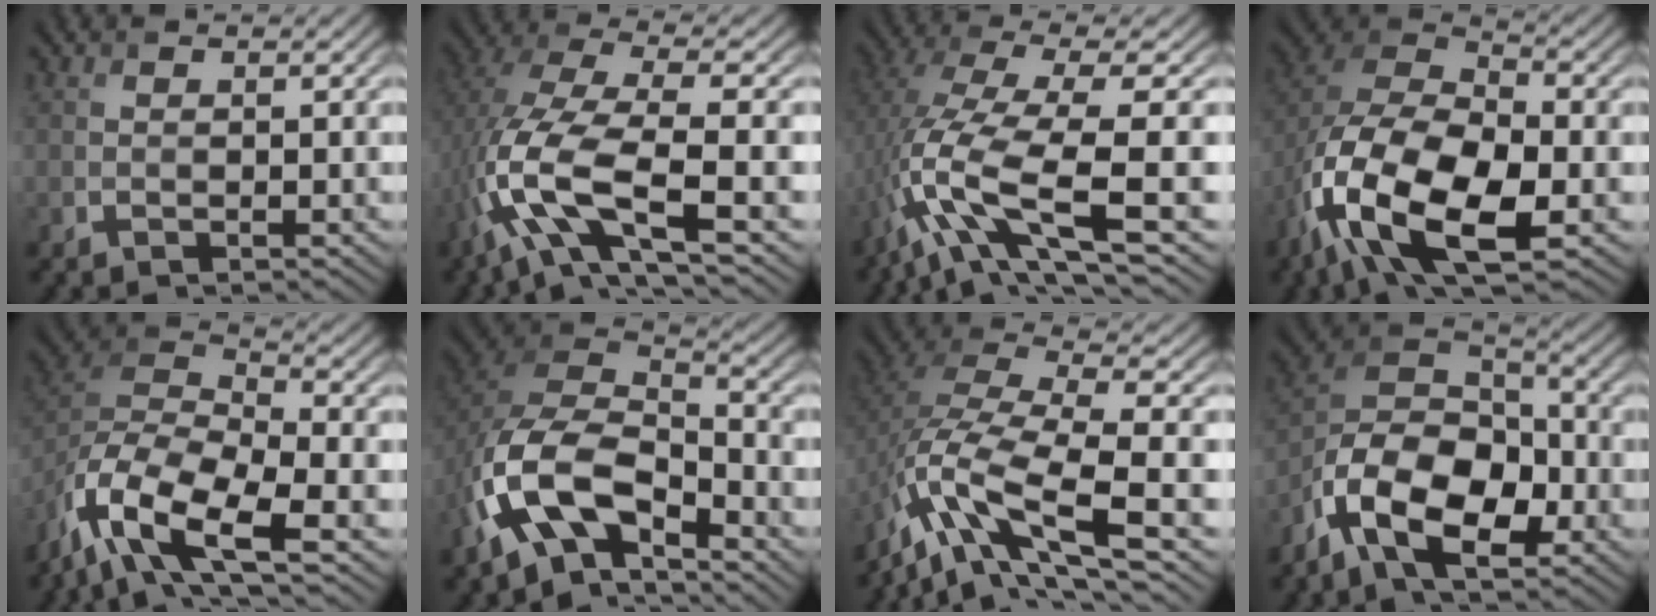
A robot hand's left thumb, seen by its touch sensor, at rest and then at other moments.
{"total": 13.0, "force": [-3.7, 5.0, 11.4], "torque": [-0.264, -0.010, -0.076]}
{"total": 12.7, "force": [-3.5, 3.4, 11.7], "torque": [-0.247, -0.005, -0.060]}
{"total": 16.4, "force": [-7.2, 8.2, 12.3], "torque": [-0.271, -0.026, -0.139]}
{"total": 13.7, "force": [-8.7, 5.1, 9.4], "torque": [-0.218, -0.019, -0.171]}
{"total": 13.6, "force": [-6.9, 7.0, 9.4], "torque": [-0.211, -0.024, -0.140]}
{"total": 13.4, "force": [-6.0, 4.8, 10.9], "torque": [-0.246, -0.005, -0.102]}
{"total": 13.4, "force": [-6.6, 7.4, 9.0], "torque": [-0.189, -0.018, -0.143]}